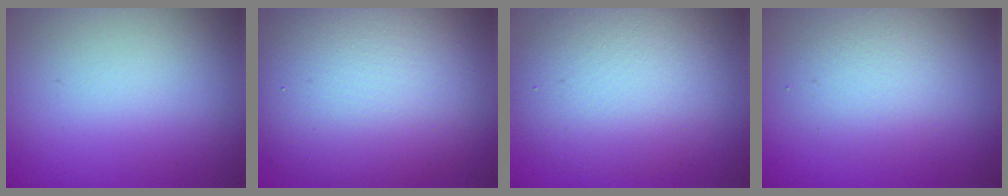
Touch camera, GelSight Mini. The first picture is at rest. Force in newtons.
{"total": 11.4, "press": 11.4, "slide": 0.8}
{"total": 6.5, "press": 6.5, "slide": 0.4}
{"total": 2.8, "press": 2.8, "slide": 0.2}